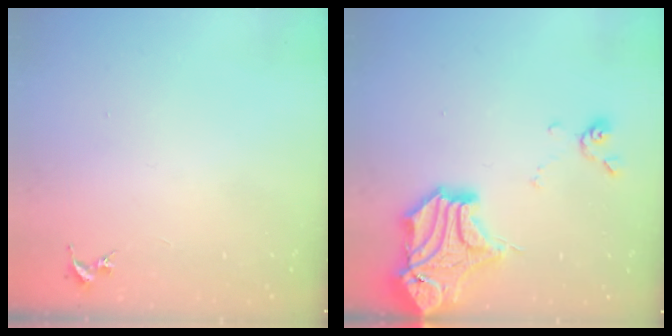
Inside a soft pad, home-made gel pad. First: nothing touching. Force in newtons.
{"total": 20.2, "press": 20.0, "slide": 2.5}